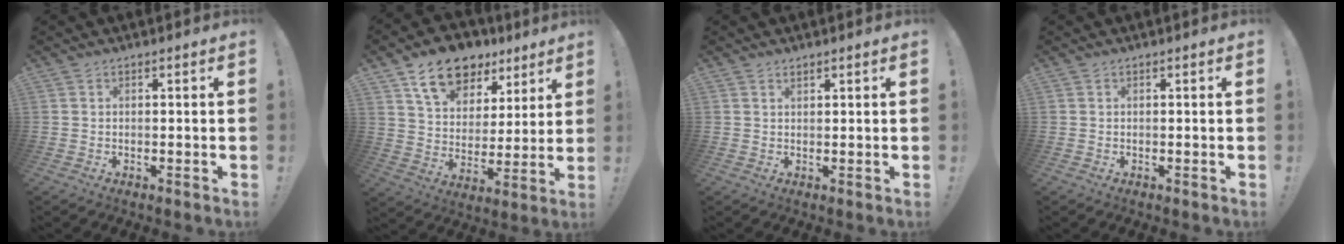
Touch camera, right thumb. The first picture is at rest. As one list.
[{"total": 14.9, "force": [9.8, 9.2, 6.5], "torque": [-0.106, -0.056, 0.179]}, {"total": 0.9, "force": [0.7, 0.3, 0.3], "torque": [-0.002, -0.002, 0.013]}, {"total": 0.0}]